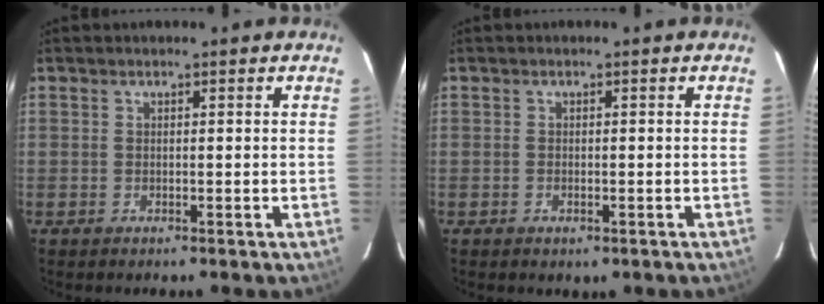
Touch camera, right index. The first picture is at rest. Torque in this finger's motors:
{"motor_torque": [0.82, -1.02, 0.10, 0.01]}